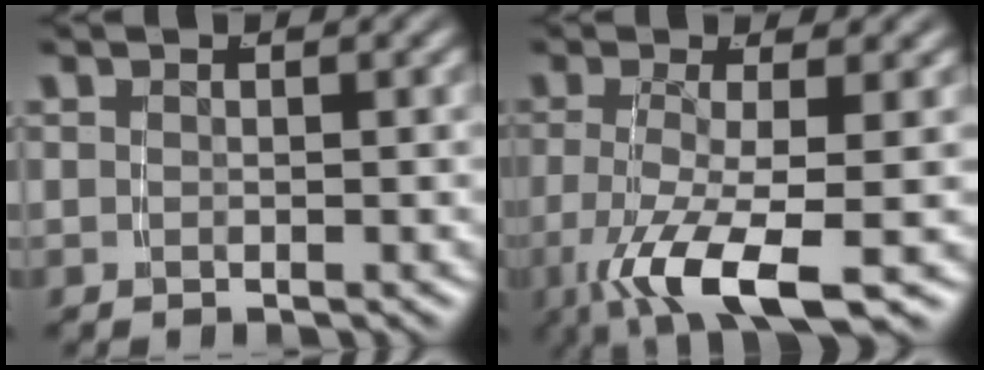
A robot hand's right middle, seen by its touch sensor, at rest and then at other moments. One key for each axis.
{"total": 6.4, "fx": -2.5, "fy": 1.4, "fz": 5.7, "tx": -0.115, "ty": -0.028, "tz": -0.024}